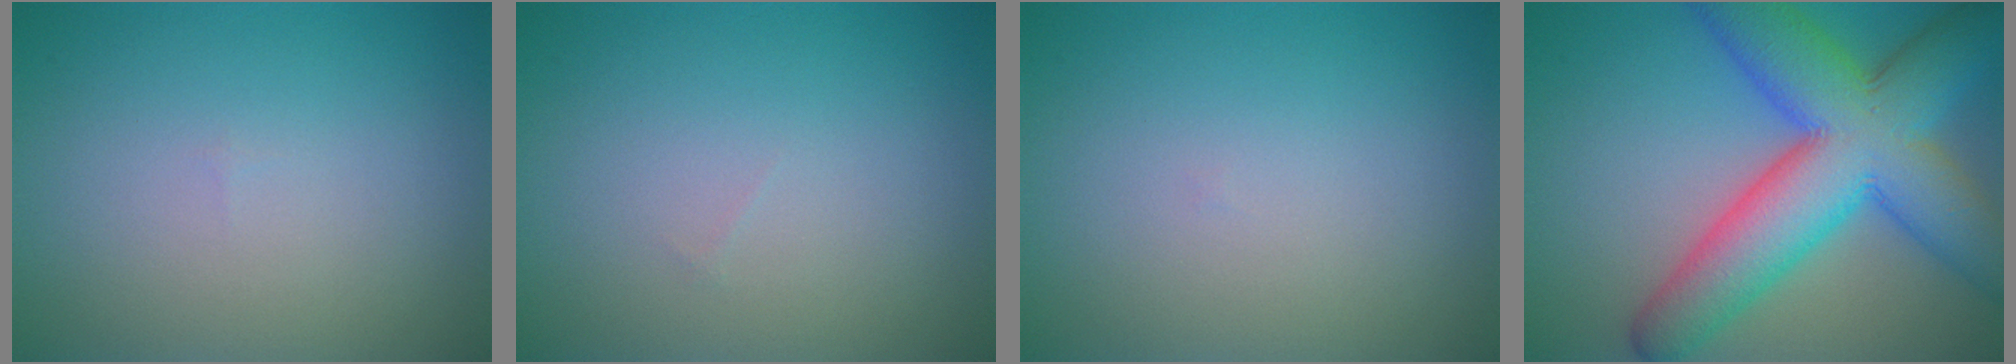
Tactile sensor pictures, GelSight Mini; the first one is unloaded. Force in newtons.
{"total": 0.0}
{"total": 0.0}
{"total": 12.1, "press": 12.1, "slide": 0.5}